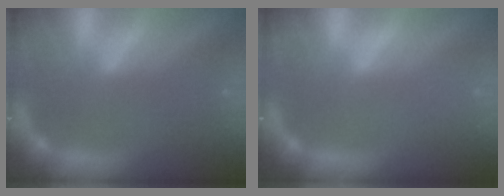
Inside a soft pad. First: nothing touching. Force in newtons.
{"total": 1.0}